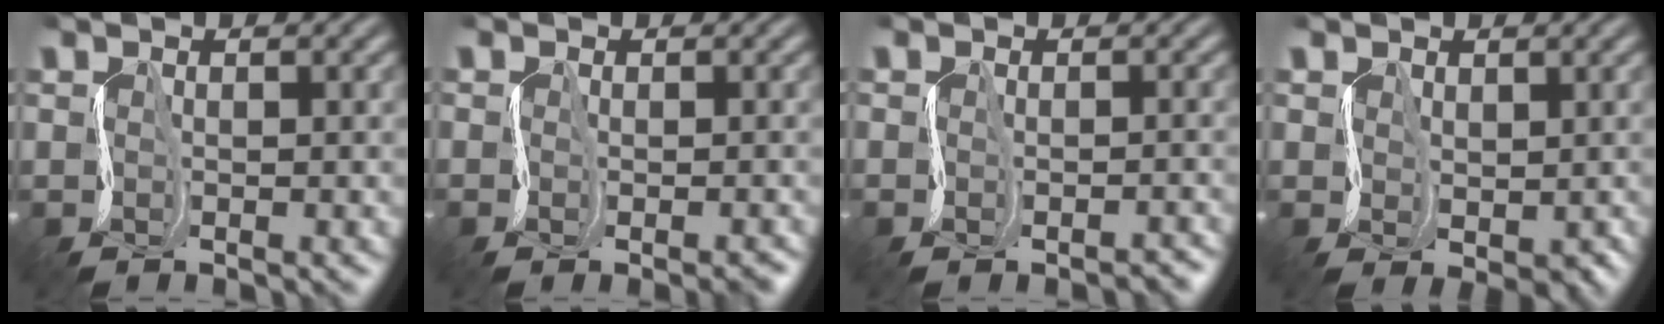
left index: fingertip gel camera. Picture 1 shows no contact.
{"total": 1.9, "force": [-1.4, 1.0, 0.9], "torque": [-0.008, -0.005, -0.016]}
{"total": 1.6, "force": [-1.5, 0.6, 0.0], "torque": [-0.002, 0.002, -0.027]}
{"total": 1.3, "force": [0.0, 1.3, 0.3], "torque": [-0.014, 0.001, 0.000]}